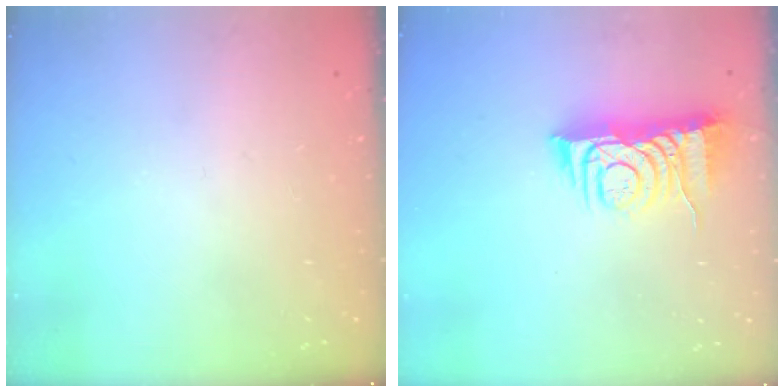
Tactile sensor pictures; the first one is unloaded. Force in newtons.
{"total": 8.4, "press": 8.4, "slide": 0.8}